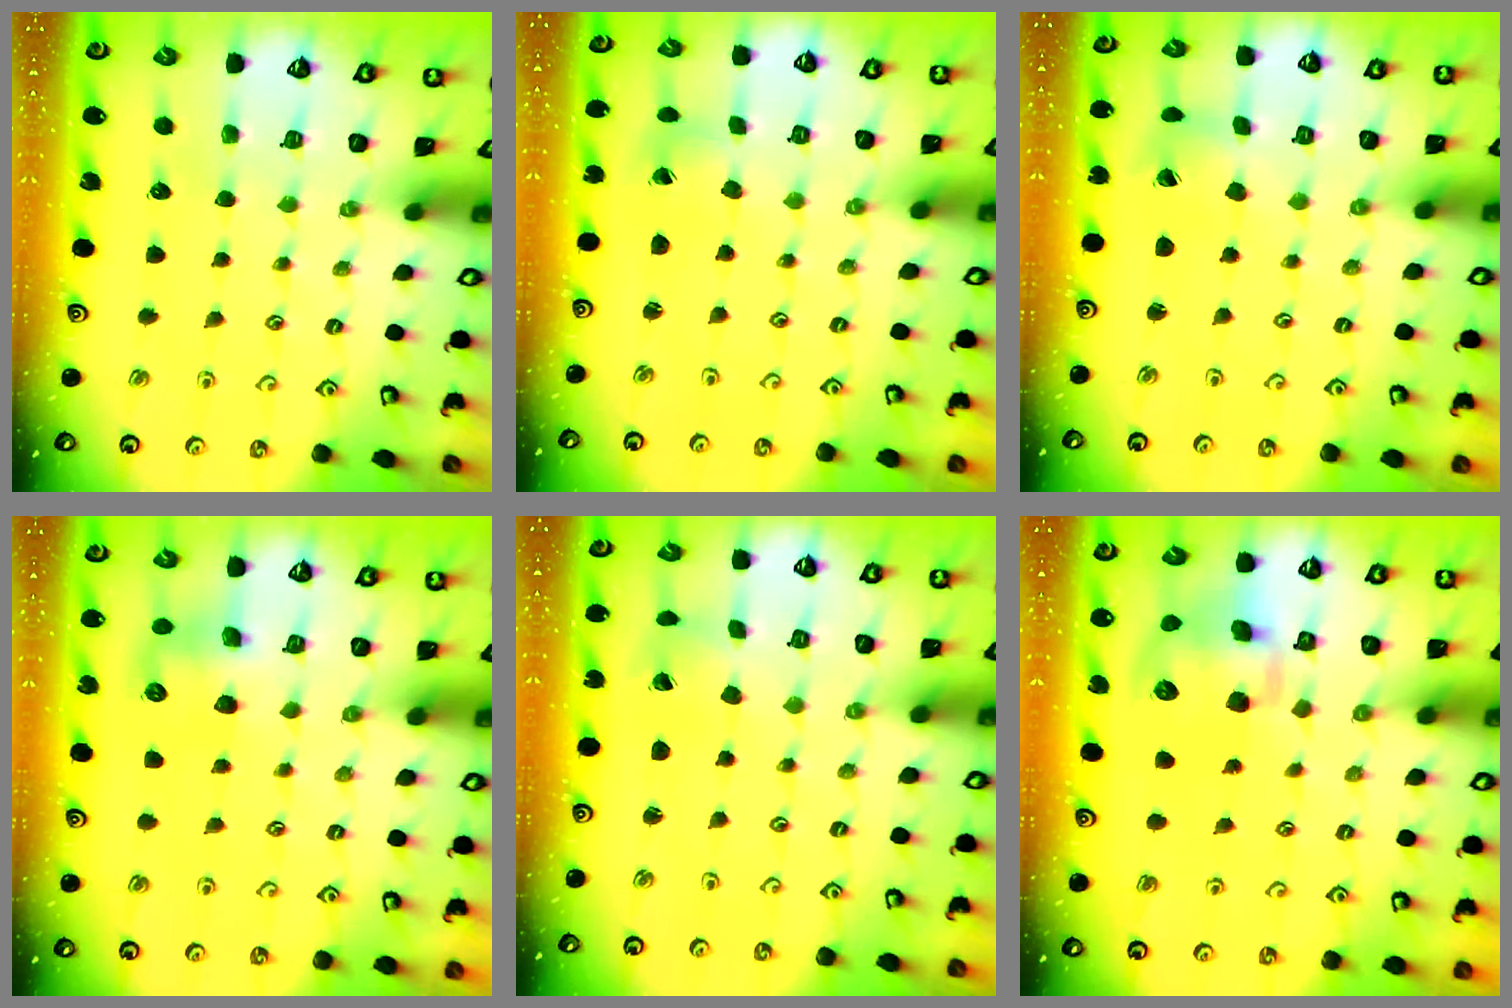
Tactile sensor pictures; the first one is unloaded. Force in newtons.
{"total": 0.6, "press": 0.6, "slide": 0.2}
{"total": 2.0, "press": 2.0, "slide": 0.4}
{"total": 8.5, "press": 8.5, "slide": 0.8}
{"total": 1.2, "press": 1.2, "slide": 0.2}
{"total": 13.2, "press": 13.0, "slide": 2.2}